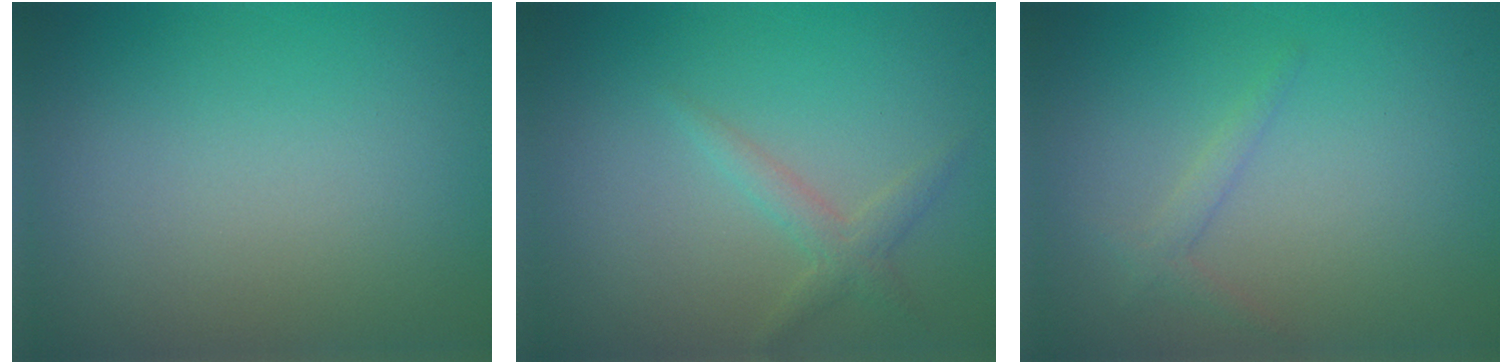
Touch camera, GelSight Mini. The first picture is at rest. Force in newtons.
{"total": 1.7, "press": 1.6, "slide": 0.1}
{"total": 1.1, "press": 1.1, "slide": 0.1}